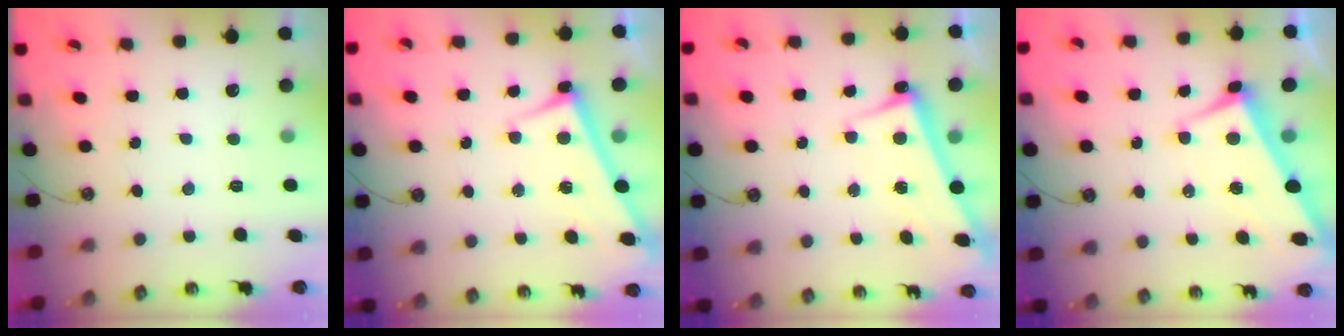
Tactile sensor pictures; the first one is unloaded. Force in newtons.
{"total": 2.8, "press": 2.8, "slide": 0.4}
{"total": 2.8, "press": 2.8, "slide": 0.4}
{"total": 2.5, "press": 2.3, "slide": 0.9}